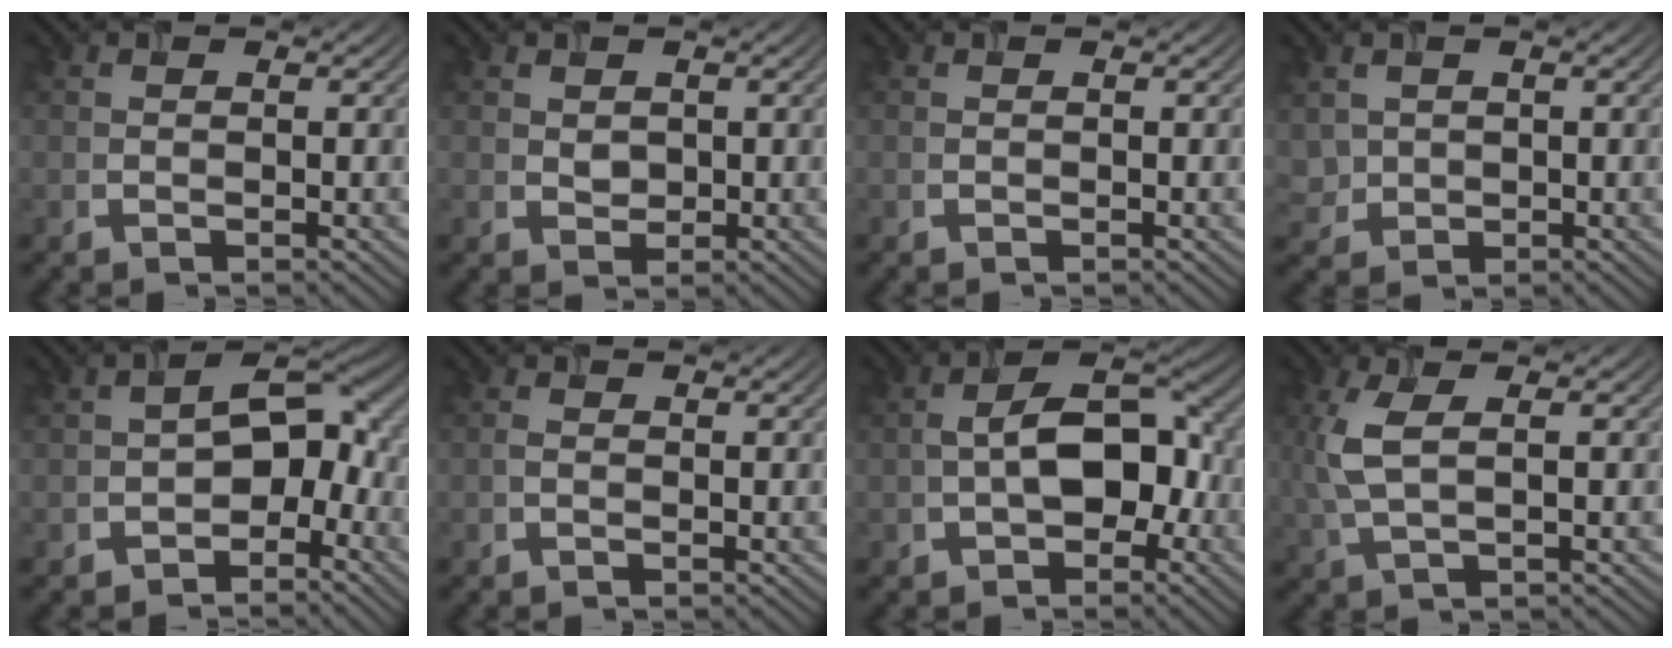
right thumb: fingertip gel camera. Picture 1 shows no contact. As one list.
[{"total": 1.4, "force": [0.4, 1.2, 0.6], "torque": [-0.015, -0.004, 0.009]}, {"total": 0.0}, {"total": 2.4, "force": [0.6, 2.2, 0.8], "torque": [-0.027, -0.007, 0.015]}, {"total": 7.5, "force": [-2.3, 4.8, 5.3], "torque": [-0.063, 0.004, -0.049]}, {"total": 0.6, "force": [-0.2, 0.2, 0.5], "torque": [-0.015, 0.000, -0.005]}, {"total": 8.3, "force": [-1.3, 5.1, 6.4], "torque": [-0.100, 0.009, -0.025]}, {"total": 5.2, "force": [0.9, 1.9, 4.7], "torque": [-0.126, 0.004, 0.019]}]